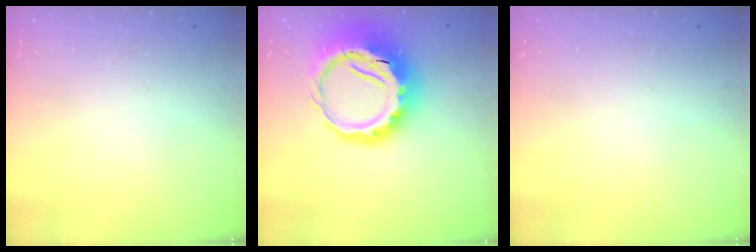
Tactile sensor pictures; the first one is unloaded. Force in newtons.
{"total": 16.5, "press": 16.2, "slide": 3.4}
{"total": 0.0}